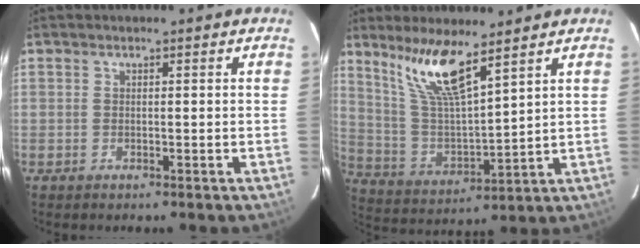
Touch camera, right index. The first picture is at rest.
{"total": 12.1, "force": [8.5, 1.6, 8.4], "torque": [-0.157, -0.001, 0.181]}